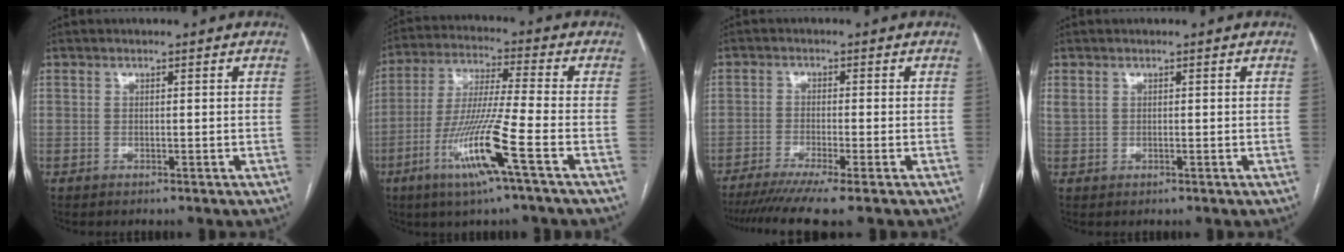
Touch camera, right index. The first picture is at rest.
{"total": 13.0, "force": [-5.7, -1.0, 11.6], "torque": [-0.234, -0.020, -0.111]}
{"total": 9.2, "force": [-7.1, -0.6, 5.8], "torque": [-0.085, -0.019, -0.113]}
{"total": 1.1, "force": [0.6, 0.6, 0.6], "torque": [-0.023, 0.010, 0.018]}